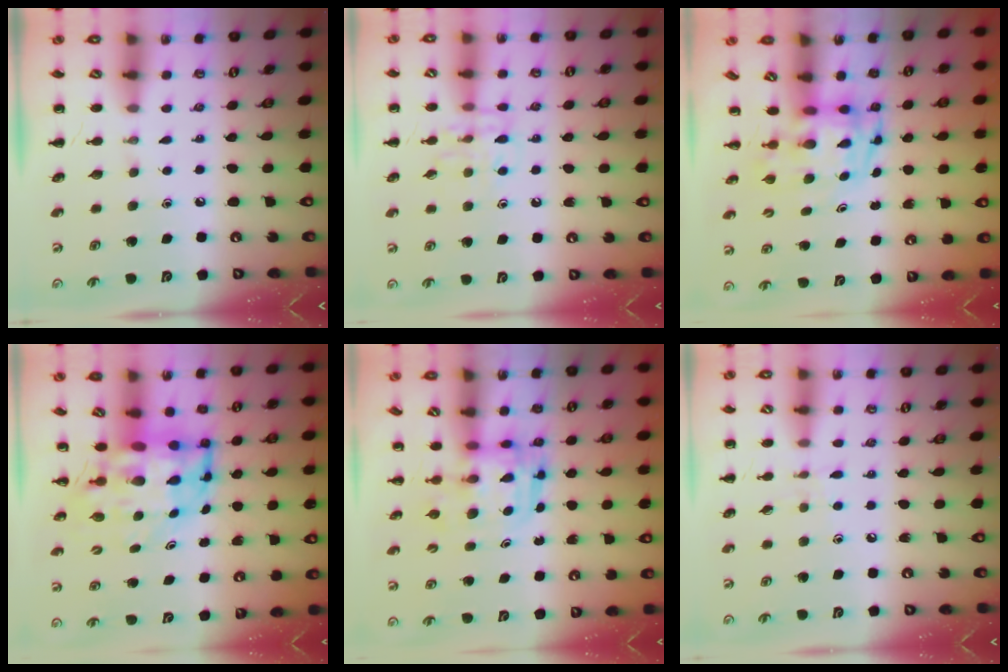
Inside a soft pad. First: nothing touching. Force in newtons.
{"total": 8.4, "press": 8.4, "slide": 0.4}
{"total": 3.4, "press": 3.4, "slide": 0.7}
{"total": 7.9, "press": 7.6, "slide": 1.9}
{"total": 3.0, "press": 3.0, "slide": 0.3}
{"total": 3.6, "press": 3.2, "slide": 1.5}